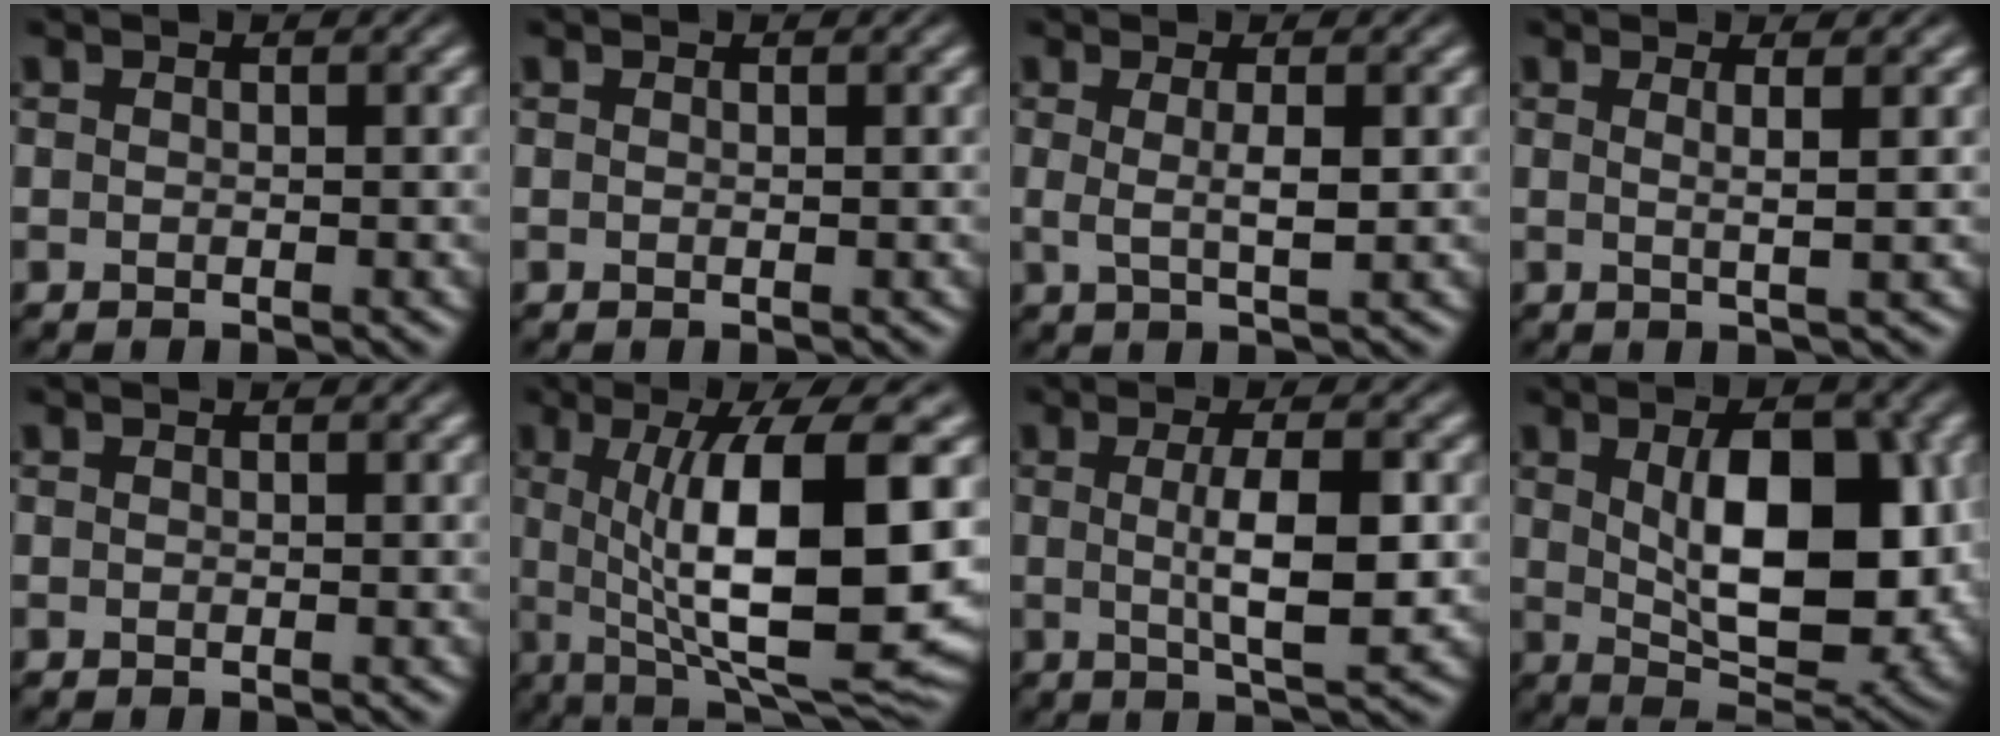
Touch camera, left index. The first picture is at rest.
{"total": 0.0}
{"total": 2.1, "force": [0.6, 0.1, 2.0], "torque": [-0.038, 0.002, 0.011]}
{"total": 2.1, "force": [0.8, 0.4, 1.9], "torque": [-0.023, 0.012, -0.004]}
{"total": 0.0}
{"total": 12.7, "force": [1.1, 3.3, 12.2], "torque": [-0.173, -0.003, 0.024]}
{"total": 4.9, "force": [0.4, 0.9, 4.8], "torque": [-0.083, 0.003, 0.010]}
{"total": 10.4, "force": [1.0, 4.8, 9.2], "torque": [-0.138, -0.004, 0.033]}